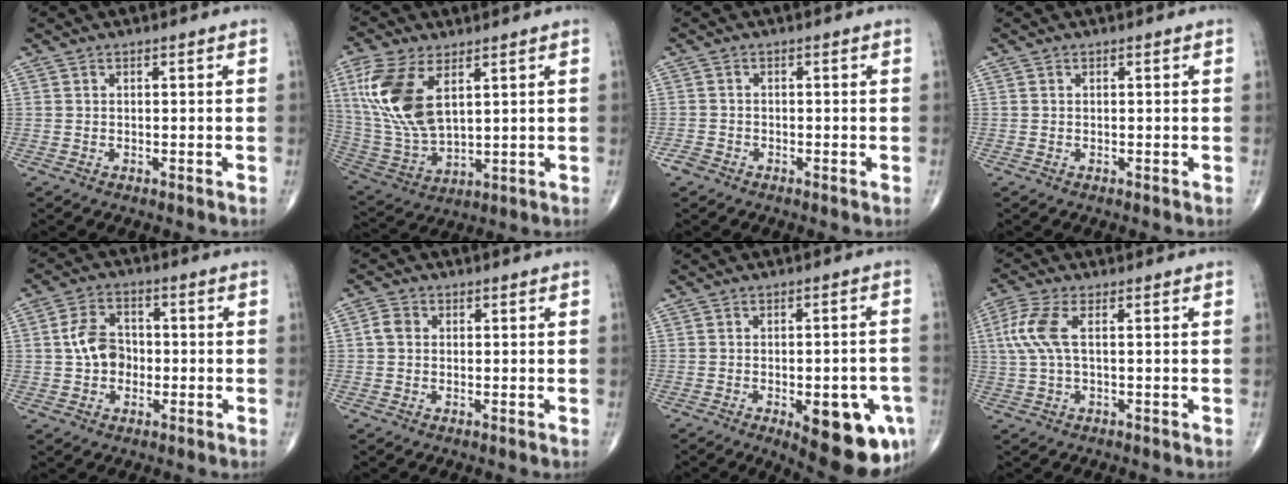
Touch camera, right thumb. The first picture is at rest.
{"total": 15.4, "force": [5.5, 7.8, 12.1], "torque": [-0.262, -0.016, 0.119]}
{"total": 1.5, "force": [-1.2, 0.9, 0.4], "torque": [-0.006, 0.001, -0.026]}
{"total": 0.0}
{"total": 7.4, "force": [-0.5, 5.6, 4.8], "torque": [-0.069, 0.019, -0.016]}
{"total": 2.5, "force": [0.2, 2.0, 1.5], "torque": [-0.029, 0.007, 0.001]}
{"total": 15.2, "force": [-6.0, 5.7, 12.7], "torque": [-0.110, 0.014, -0.060]}
{"total": 6.8, "force": [1.2, 2.5, 6.2], "torque": [-0.176, 0.017, 0.024]}